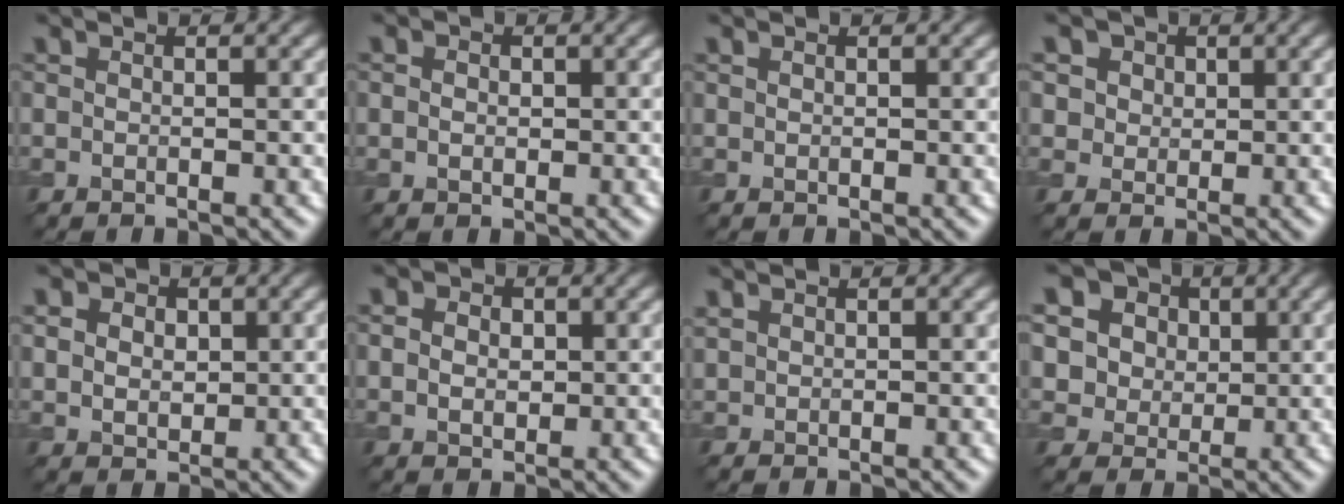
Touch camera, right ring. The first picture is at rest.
{"total": 1.1, "force": [0.1, 0.9, 0.7], "torque": [-0.012, 0.002, 0.000]}
{"total": 0.0}
{"total": 5.0, "force": [2.6, 3.7, 2.2], "torque": [-0.037, 0.007, 0.027]}
{"total": 5.1, "force": [2.3, 3.7, 2.5], "torque": [-0.055, 0.017, 0.022]}
{"total": 3.0, "force": [0.8, 2.3, 1.8], "torque": [-0.031, 0.013, 0.000]}
{"total": 0.7, "force": [0.6, 0.3, 0.1], "torque": [-0.005, 0.000, 0.018]}
{"total": 11.7, "force": [5.6, 9.0, 5.0], "torque": [-0.124, 0.027, 0.085]}